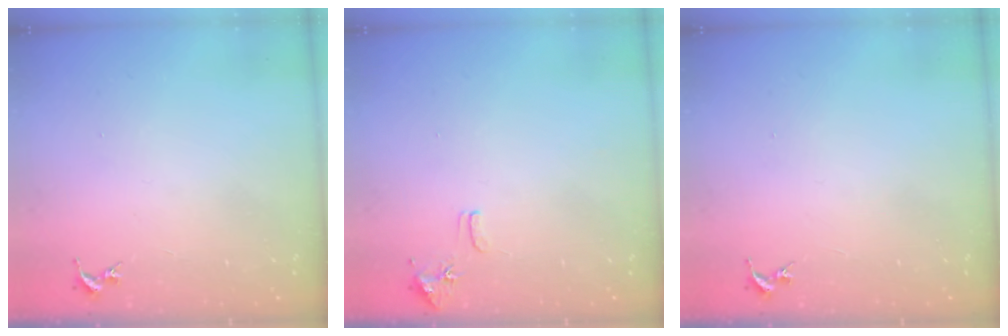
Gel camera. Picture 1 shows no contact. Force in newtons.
{"total": 8.1, "press": 8.1, "slide": 0.7}
{"total": 0.0}